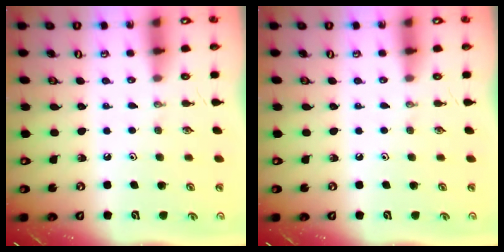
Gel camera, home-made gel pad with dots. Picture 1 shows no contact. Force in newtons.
{"total": 0.0}